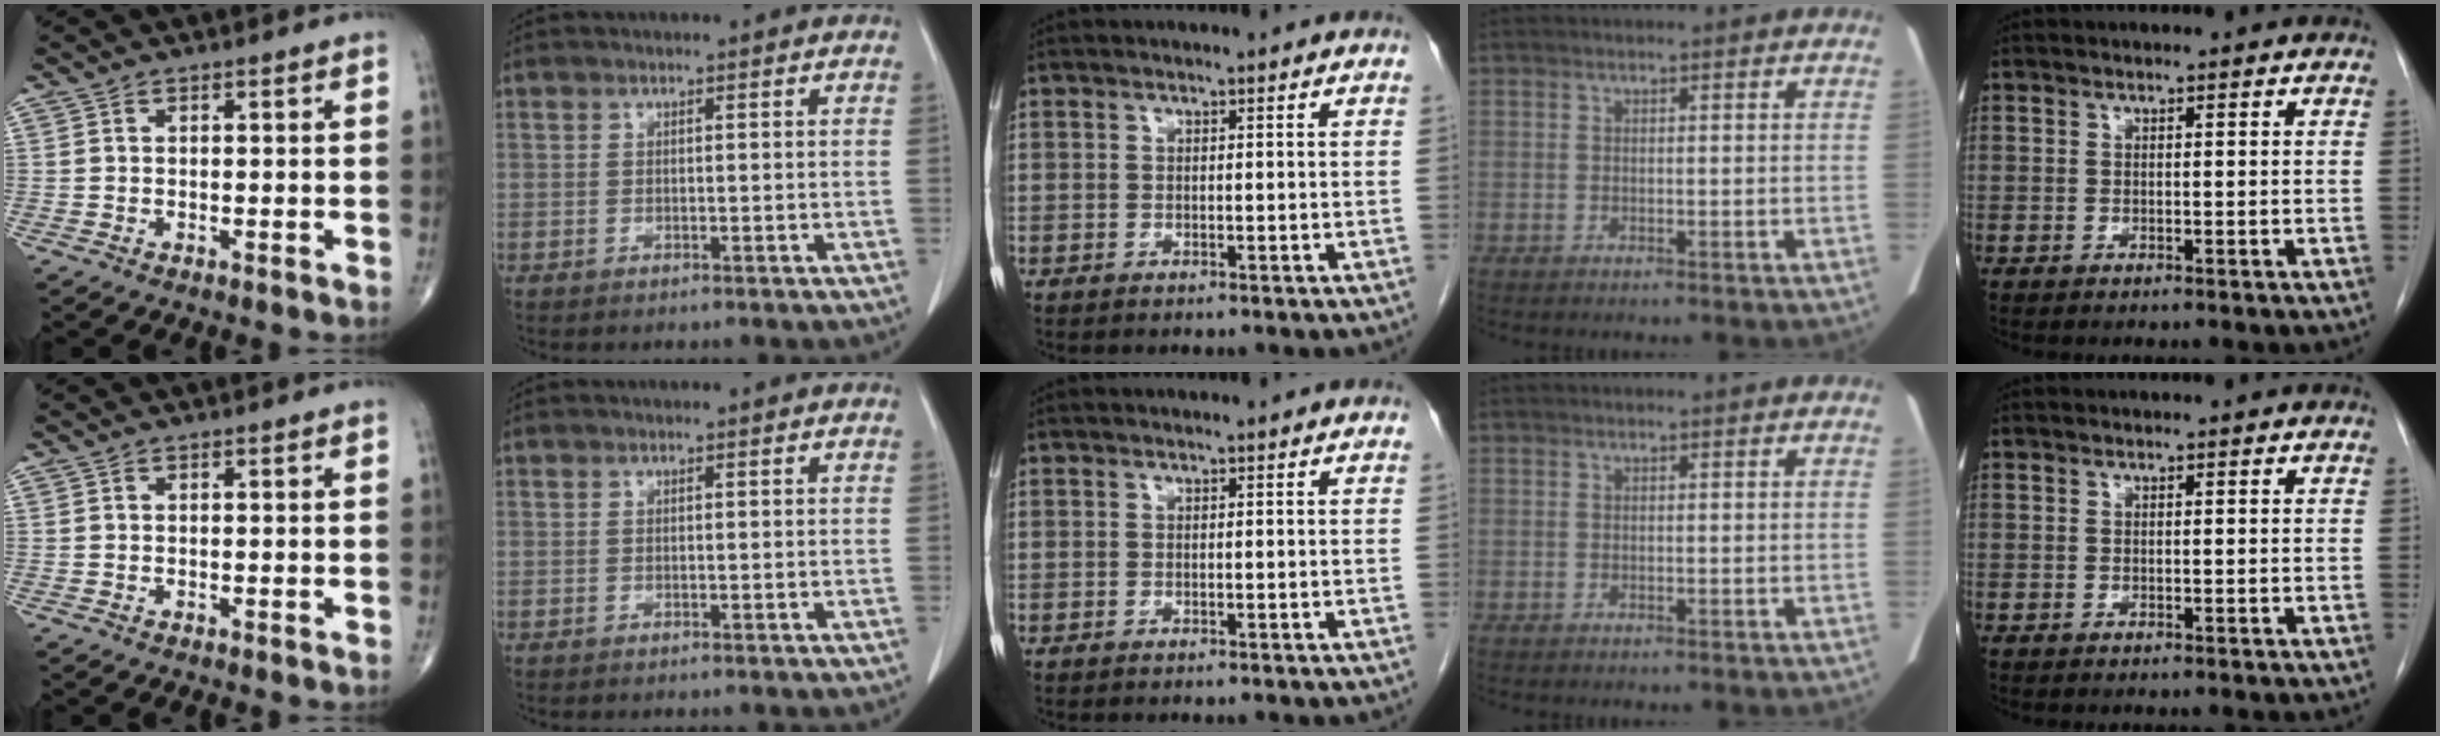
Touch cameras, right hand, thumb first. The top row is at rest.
{}